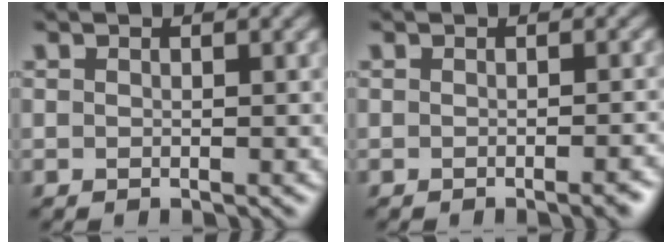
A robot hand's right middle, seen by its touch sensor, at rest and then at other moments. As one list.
[{"total": 2.1, "force": [-1.0, 0.5, 1.7], "torque": [-0.014, 0.001, -0.015]}]